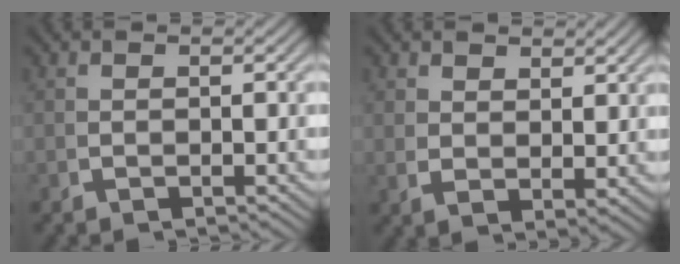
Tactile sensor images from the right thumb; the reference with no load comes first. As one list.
[{"total": 2.5, "force": [2.1, 0.6, 1.1], "torque": [-0.010, 0.000, 0.043]}]